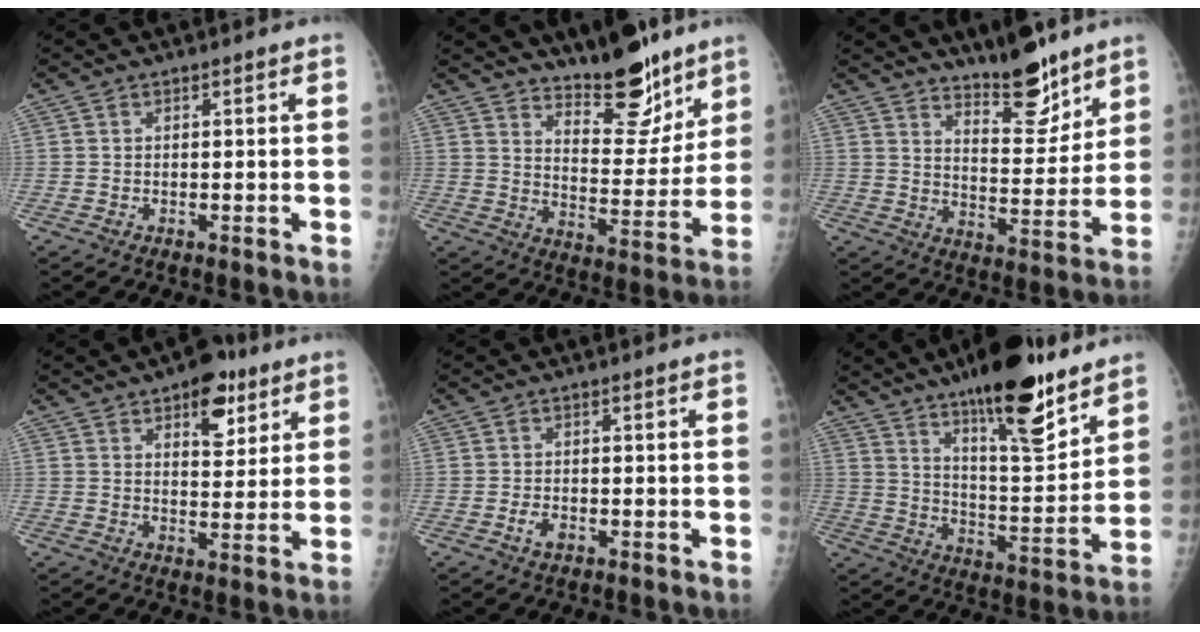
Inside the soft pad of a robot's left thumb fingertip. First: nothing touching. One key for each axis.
{"total": 14.2, "fx": 11.1, "fy": 5.1, "fz": 7.2, "tx": -0.058, "ty": -0.090, "tz": 0.175}
{"total": 11.5, "fx": 9.2, "fy": 3.7, "fz": 5.9, "tx": -0.058, "ty": -0.077, "tz": 0.151}
{"total": 9.4, "fx": 5.3, "fy": 4.9, "fz": 6.1, "tx": -0.054, "ty": -0.023, "tz": 0.072}
{"total": 2.3, "fx": -1.0, "fy": 1.4, "fz": 1.5, "tx": -0.026, "ty": 0.005, "tz": -0.016}
{"total": 19.5, "fx": 13.6, "fy": 5.3, "fz": 12.9, "tx": -0.164, "ty": -0.083, "tz": 0.218}